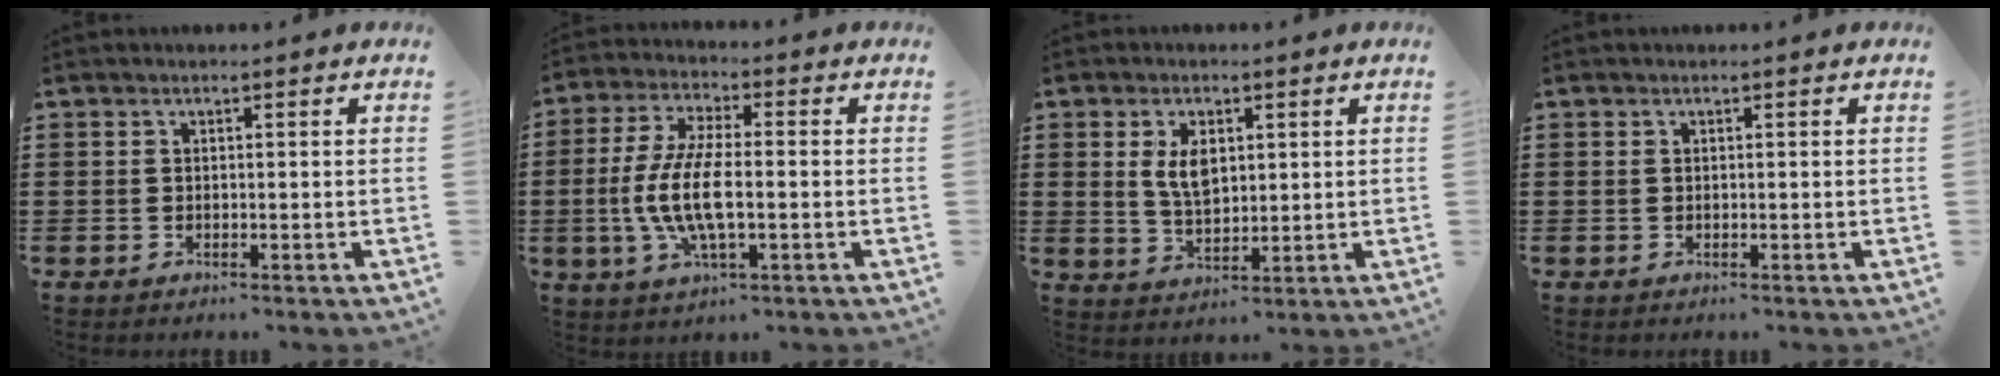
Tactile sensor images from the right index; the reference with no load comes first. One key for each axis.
{"total": 9.3, "fx": -1.9, "fy": 2.9, "fz": 8.6, "tx": -0.193, "ty": -0.013, "tz": -0.042}
{"total": 5.0, "fx": 1.4, "fy": 2.7, "fz": 4.0, "tx": -0.078, "ty": 0.006, "tz": 0.022}
{"total": 0.0}